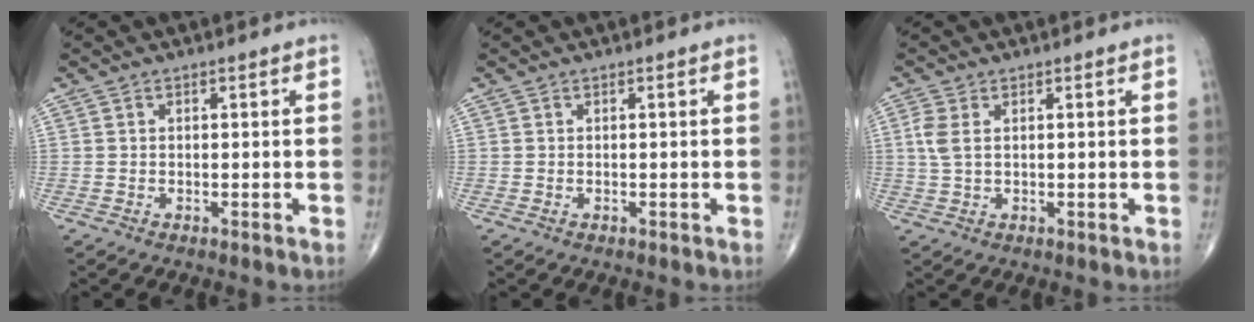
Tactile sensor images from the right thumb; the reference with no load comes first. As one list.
[{"total": 0.0}, {"total": 3.5, "force": [0.9, 1.8, 2.8], "torque": [-0.079, 0.005, 0.020]}]